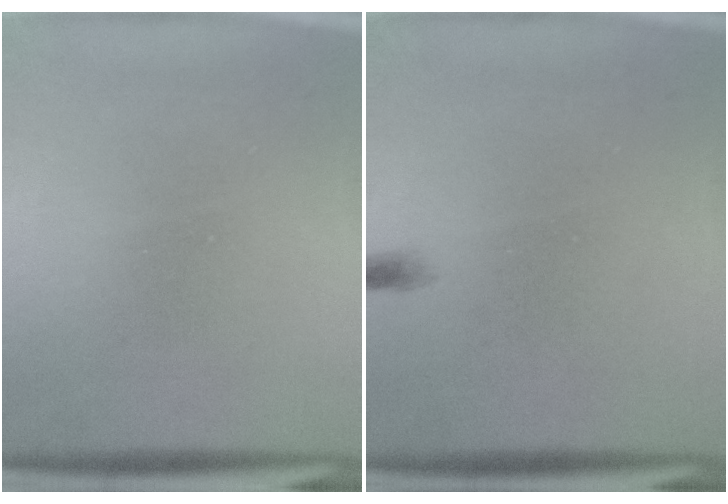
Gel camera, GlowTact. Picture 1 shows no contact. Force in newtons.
{"total": 0.6}